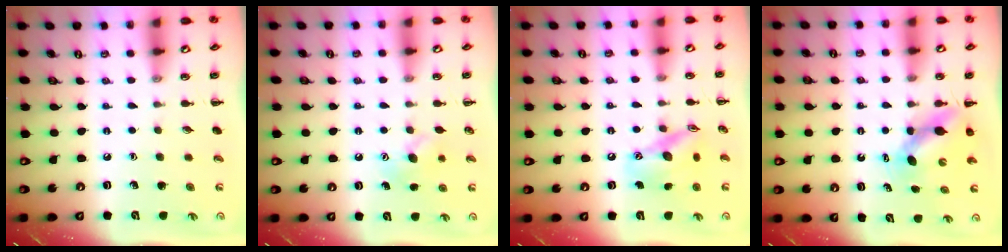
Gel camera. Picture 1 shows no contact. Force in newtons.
{"total": 7.7, "press": 7.6, "slide": 1.6}
{"total": 13.9, "press": 13.6, "slide": 2.7}
{"total": 6.2, "press": 6.2, "slide": 0.5}